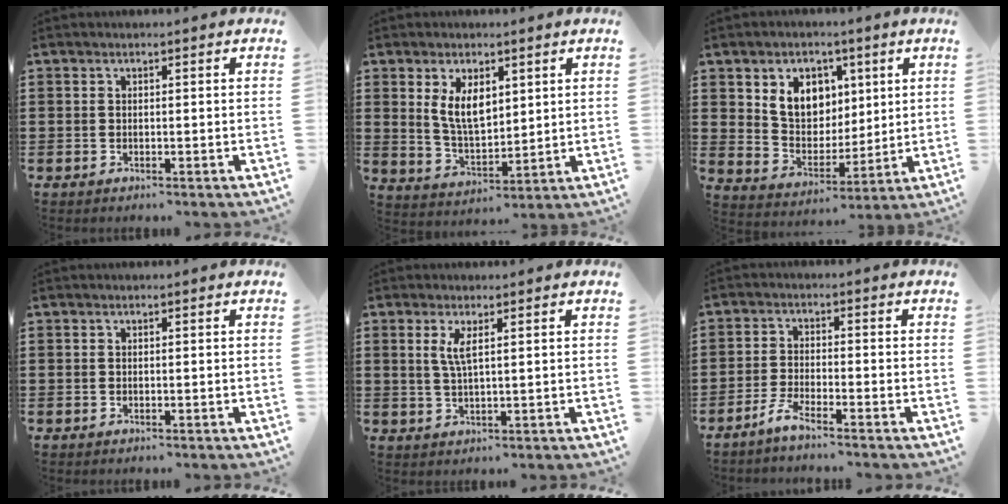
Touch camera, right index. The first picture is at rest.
{"total": 6.4, "force": [2.5, 3.3, 4.9], "torque": [-0.106, 0.007, 0.046]}
{"total": 7.9, "force": [3.4, 6.4, 3.3], "torque": [-0.081, 0.004, 0.063]}
{"total": 0.0}
{"total": 3.1, "force": [1.1, 0.4, 2.9], "torque": [-0.062, -0.001, 0.018]}
{"total": 3.0, "force": [-2.6, 0.0, 1.4], "torque": [-0.041, -0.001, -0.054]}